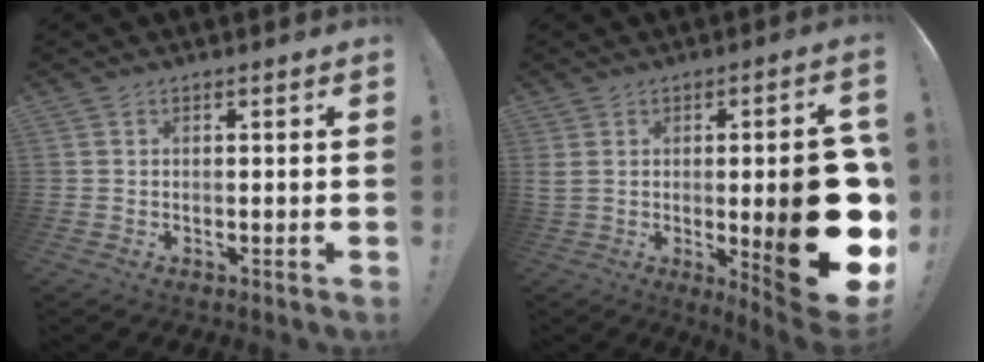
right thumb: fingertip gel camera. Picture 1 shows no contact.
{"total": 21.6, "force": [-1.9, 5.6, 20.7], "torque": [-0.273, -0.006, -0.013]}